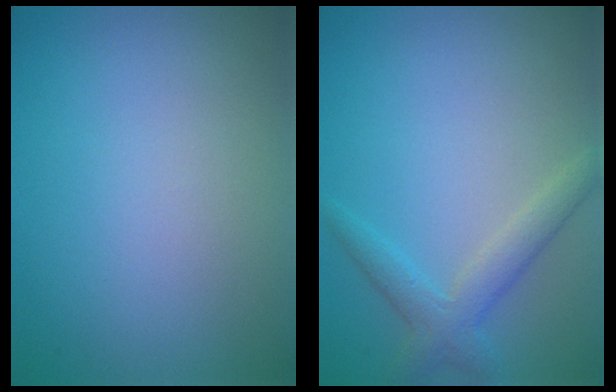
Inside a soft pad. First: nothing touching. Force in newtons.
{"total": 2.8, "press": 2.8, "slide": 0.1}